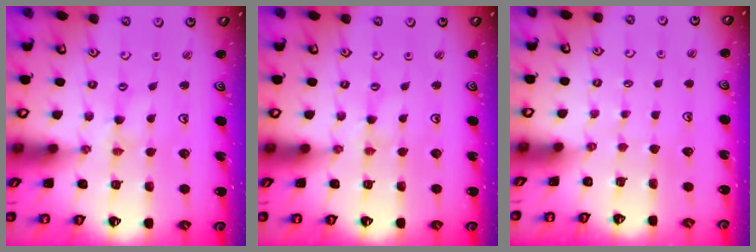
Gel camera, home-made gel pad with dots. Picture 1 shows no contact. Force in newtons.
{"total": 0.0}
{"total": 0.6, "press": 0.6, "slide": 0.1}